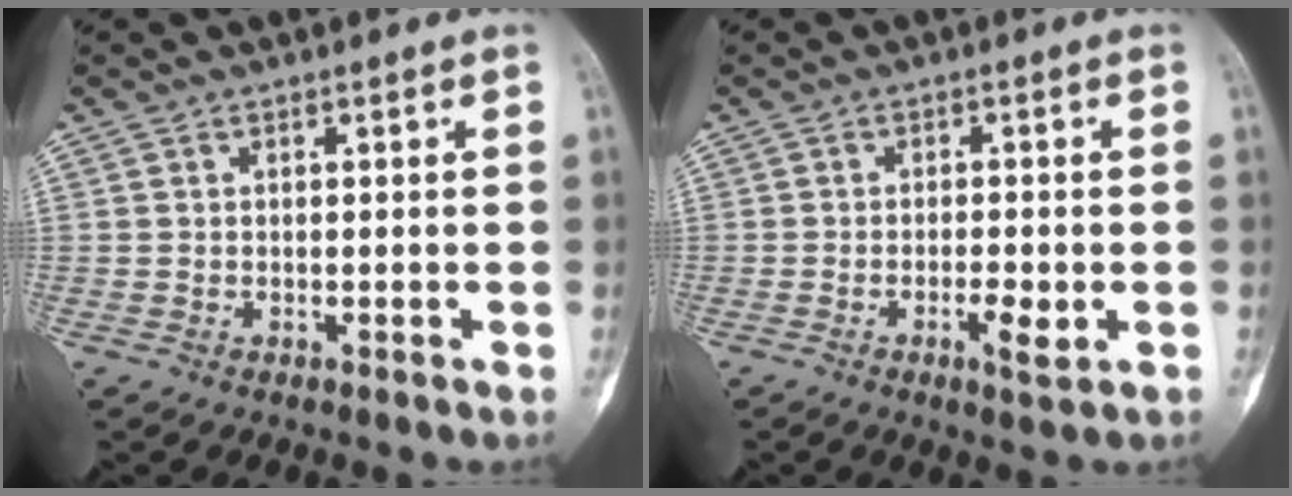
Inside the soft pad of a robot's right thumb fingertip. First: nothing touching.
{"total": 4.0, "force": [-1.4, 1.1, 3.6], "torque": [-0.060, -0.003, -0.022]}